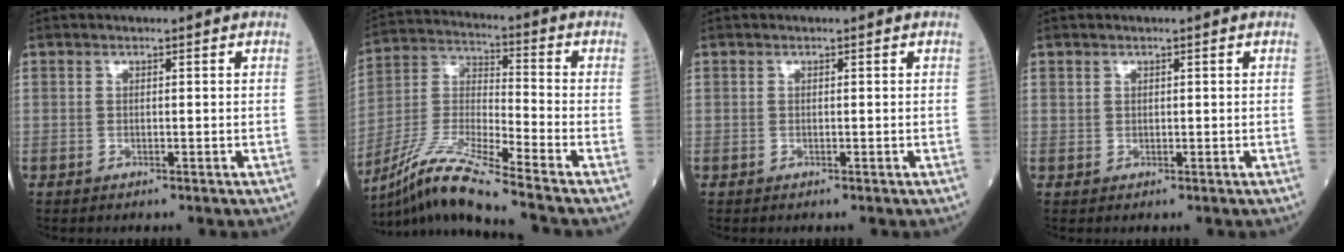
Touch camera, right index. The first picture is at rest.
{"total": 14.0, "force": [-11.4, -1.4, 8.0], "torque": [-0.171, -0.016, -0.216]}
{"total": 0.0}
{"total": 0.6, "force": [0.3, 0.5, 0.0], "torque": [0.004, 0.001, 0.004]}